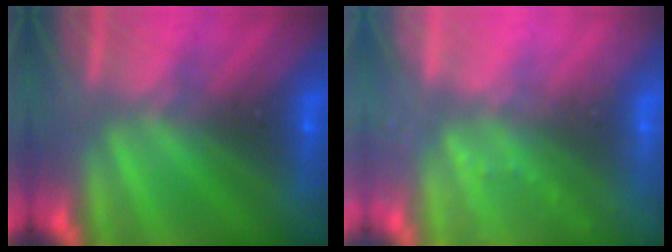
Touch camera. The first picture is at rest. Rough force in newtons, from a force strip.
{"total": 2.3}